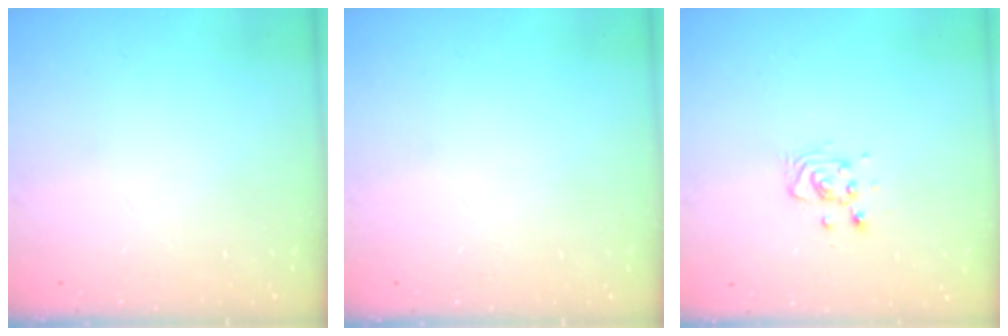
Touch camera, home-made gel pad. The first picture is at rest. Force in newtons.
{"total": 0.0}
{"total": 6.2, "press": 6.0, "slide": 1.6}